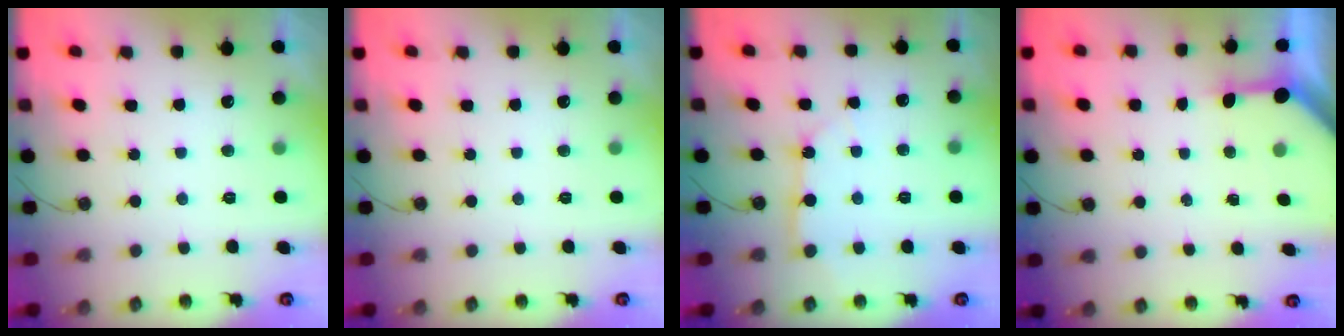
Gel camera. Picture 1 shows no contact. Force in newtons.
{"total": 0.0}
{"total": 3.6, "press": 3.6, "slide": 0.4}
{"total": 3.4, "press": 3.4, "slide": 0.4}